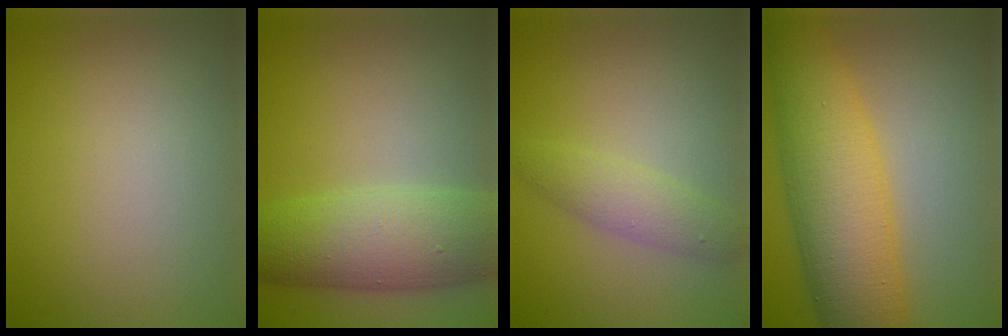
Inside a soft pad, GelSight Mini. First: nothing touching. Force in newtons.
{"total": 7.6, "press": 7.6, "slide": 0.2}
{"total": 2.4, "press": 2.4, "slide": 0.1}
{"total": 8.6, "press": 8.6, "slide": 0.2}